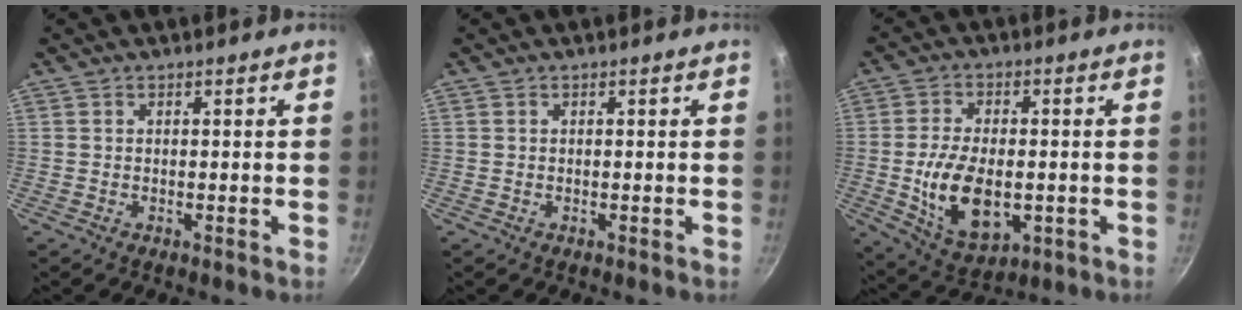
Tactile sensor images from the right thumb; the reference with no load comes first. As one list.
[{"total": 0.0}, {"total": 13.7, "force": [-2.1, 7.8, 11.0], "torque": [-0.189, -0.001, -0.025]}]